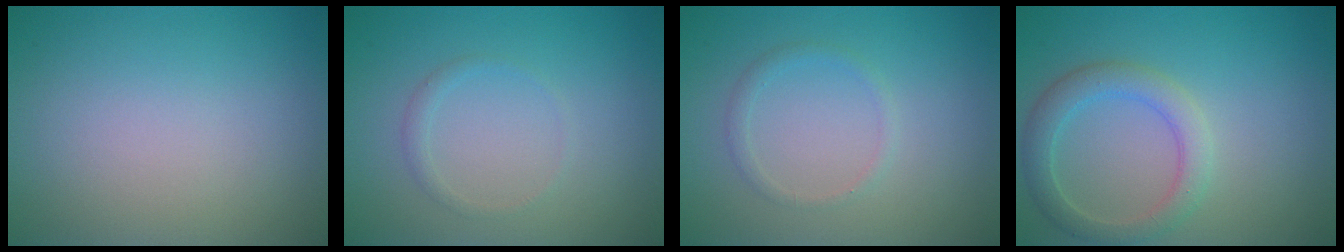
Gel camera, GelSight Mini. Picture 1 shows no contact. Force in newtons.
{"total": 0.9, "press": 0.8, "slide": 0.1}
{"total": 1.1, "press": 1.1, "slide": 0.0}
{"total": 3.2, "press": 3.2, "slide": 0.2}